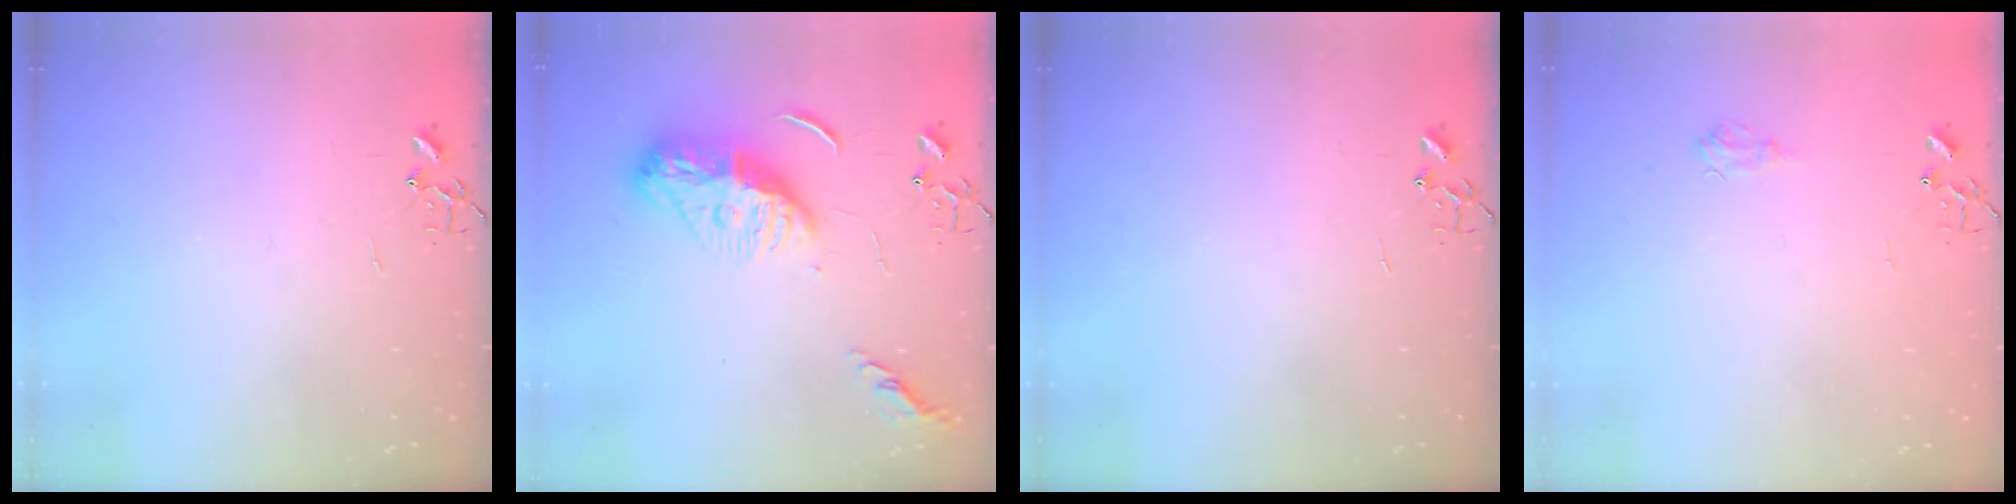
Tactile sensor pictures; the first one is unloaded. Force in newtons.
{"total": 12.4, "press": 12.3, "slide": 0.8}
{"total": 0.0}
{"total": 6.1, "press": 6.1, "slide": 0.8}